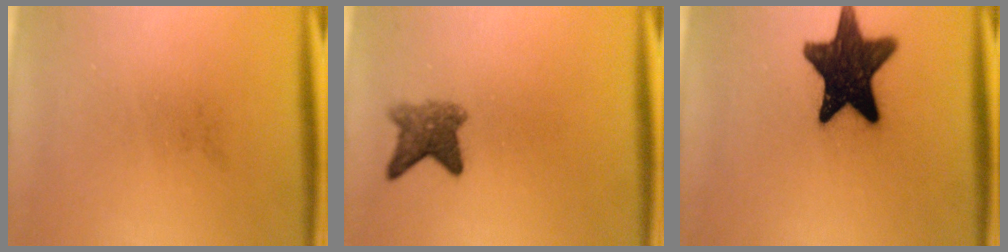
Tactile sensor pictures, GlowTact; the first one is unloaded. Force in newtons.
{"total": 4.1}
{"total": 15.9}